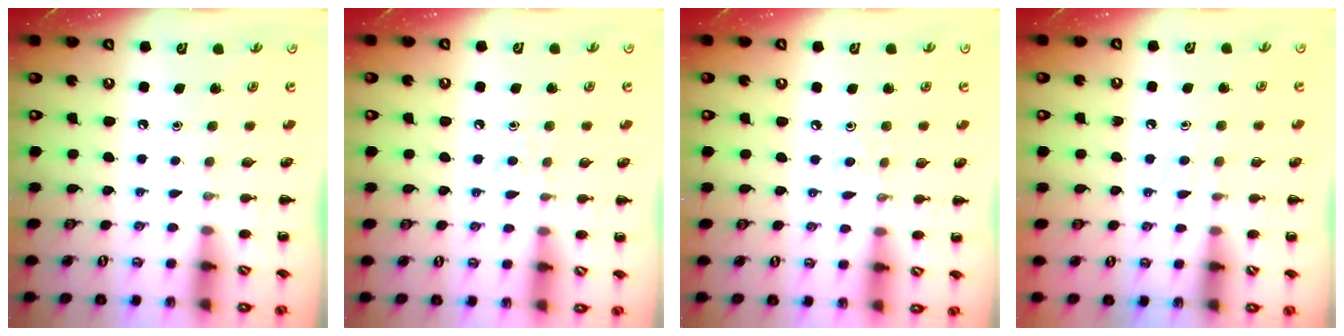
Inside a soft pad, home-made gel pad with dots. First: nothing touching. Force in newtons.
{"total": 2.9, "press": 2.7, "slide": 1.1}
{"total": 5.3, "press": 5.0, "slide": 1.7}
{"total": 2.9, "press": 2.5, "slide": 1.4}